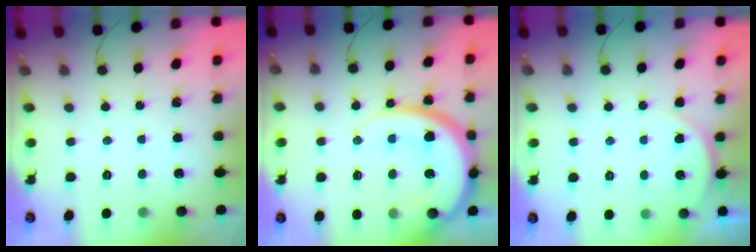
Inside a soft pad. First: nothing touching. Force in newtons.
{"total": 16.4, "press": 16.4, "slide": 1.5}
{"total": 4.0, "press": 4.0, "slide": 0.5}